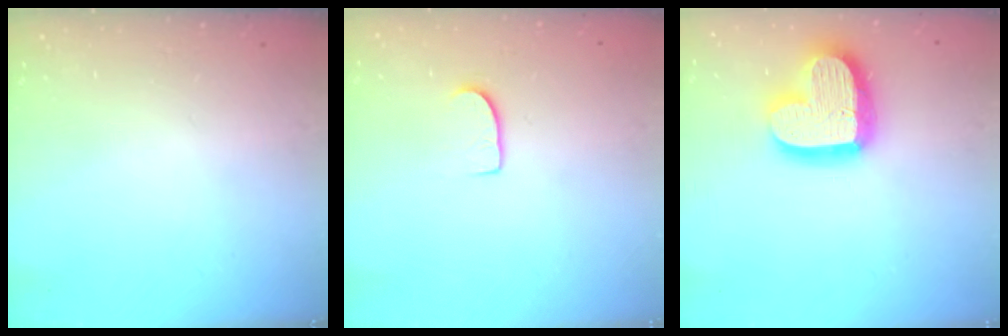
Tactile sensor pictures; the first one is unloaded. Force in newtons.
{"total": 5.8, "press": 5.8, "slide": 0.5}
{"total": 19.2, "press": 19.1, "slide": 1.4}